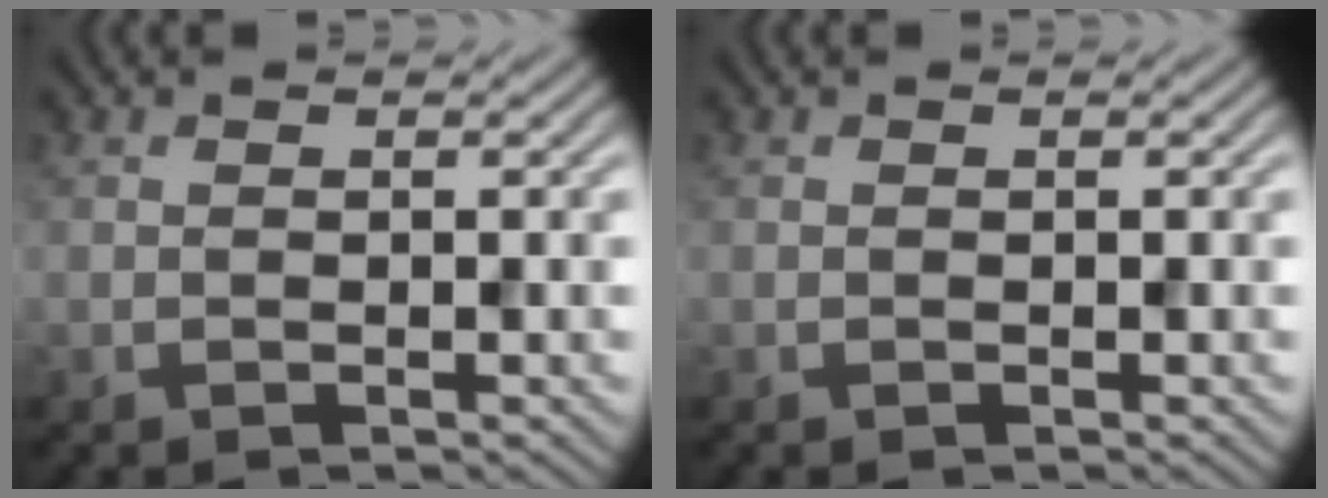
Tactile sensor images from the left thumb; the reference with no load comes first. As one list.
[{"total": 0.0}]